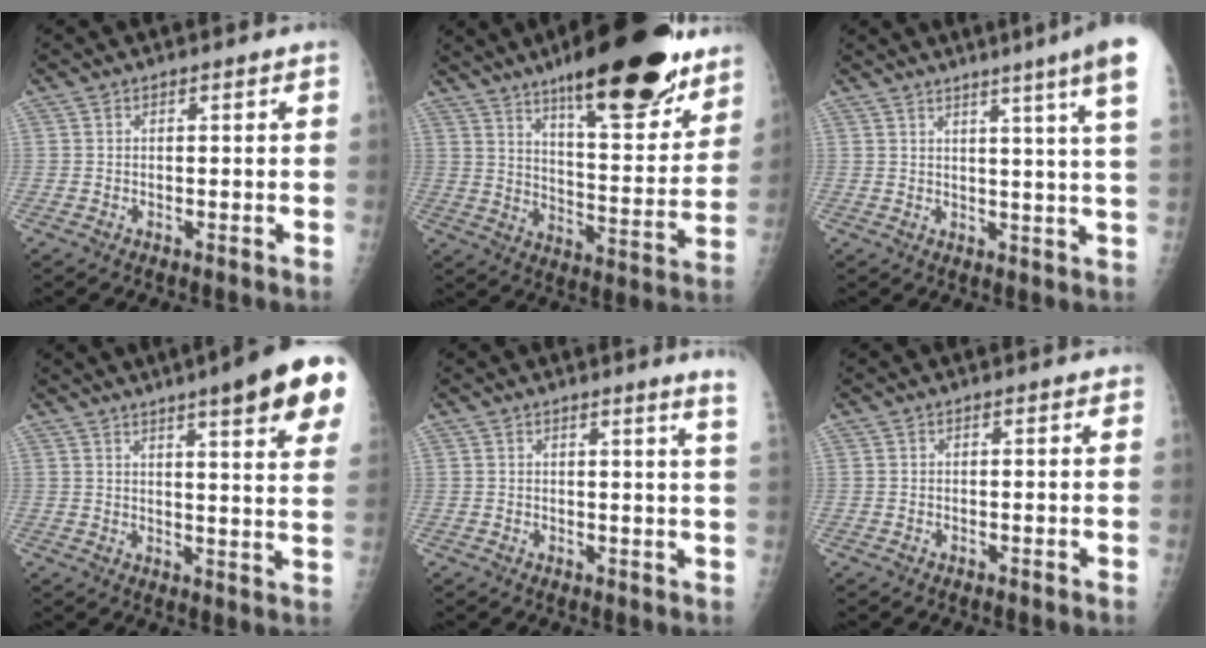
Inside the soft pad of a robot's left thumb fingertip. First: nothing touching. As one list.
[{"total": 25.6, "force": [17.0, 7.4, 17.7], "torque": [-0.222, -0.074, 0.257]}, {"total": 12.4, "force": [7.7, -1.1, 9.6], "torque": [-0.124, -0.032, 0.078]}, {"total": 18.1, "force": [10.5, 2.9, 14.4], "torque": [-0.170, -0.034, 0.124]}, {"total": 4.5, "force": [3.4, -1.1, 2.7], "torque": [-0.037, -0.026, 0.026]}, {"total": 0.0}]